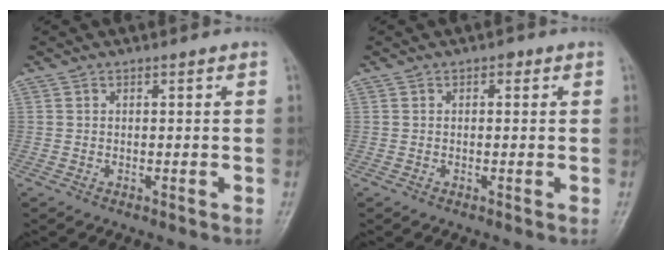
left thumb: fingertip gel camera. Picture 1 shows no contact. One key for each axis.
{"total": 0.9, "fx": 0.4, "fy": 0.6, "fz": 0.5, "tx": 0.001, "ty": 0.001, "tz": 0.001}